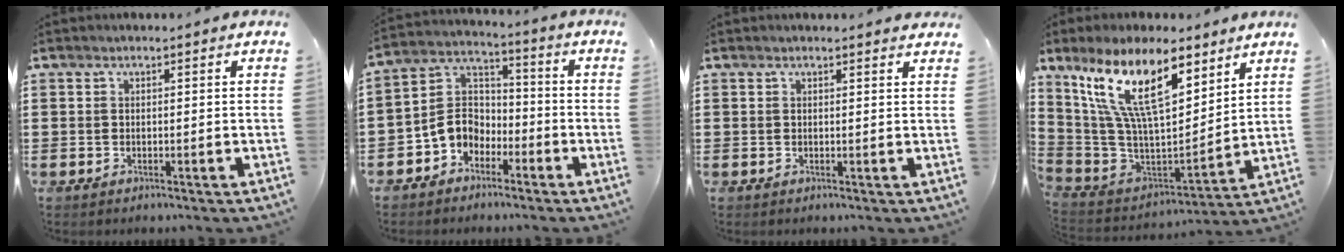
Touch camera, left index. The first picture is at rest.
{"total": 6.2, "force": [-3.1, 4.8, 2.5], "torque": [-0.081, 0.005, -0.071]}
{"total": 0.9, "force": [0.8, 0.0, 0.4], "torque": [-0.009, -0.001, 0.015]}
{"total": 17.1, "force": [9.9, 5.9, 12.7], "torque": [-0.287, -0.039, 0.174]}